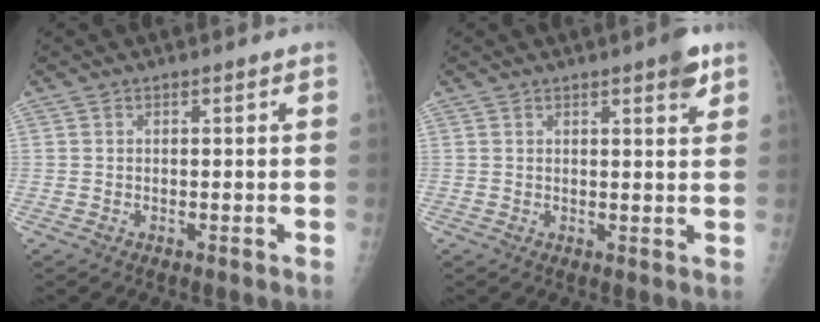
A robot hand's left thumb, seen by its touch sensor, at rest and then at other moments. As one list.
[{"total": 3.8, "force": [2.3, 0.9, 2.9], "torque": [-0.031, -0.011, 0.026]}]